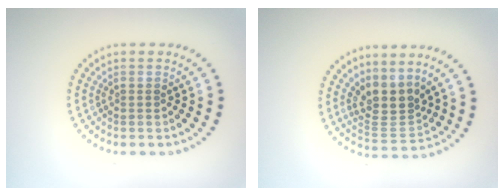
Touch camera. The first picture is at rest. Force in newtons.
{"total": 3.6, "press": 2.9, "slide": 2.1}